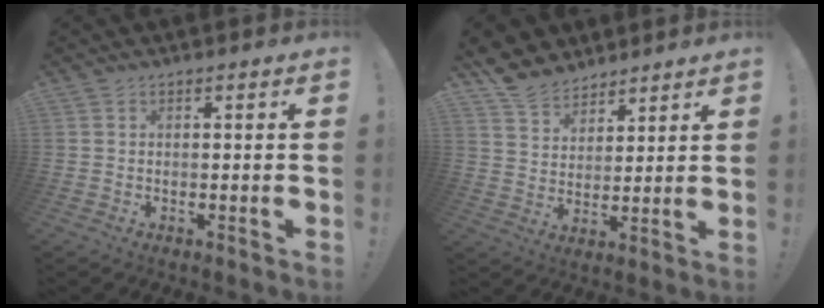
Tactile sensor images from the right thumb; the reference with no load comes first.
{"total": 9.2, "force": [7.6, 5.0, 1.2], "torque": [-0.031, -0.055, 0.152]}